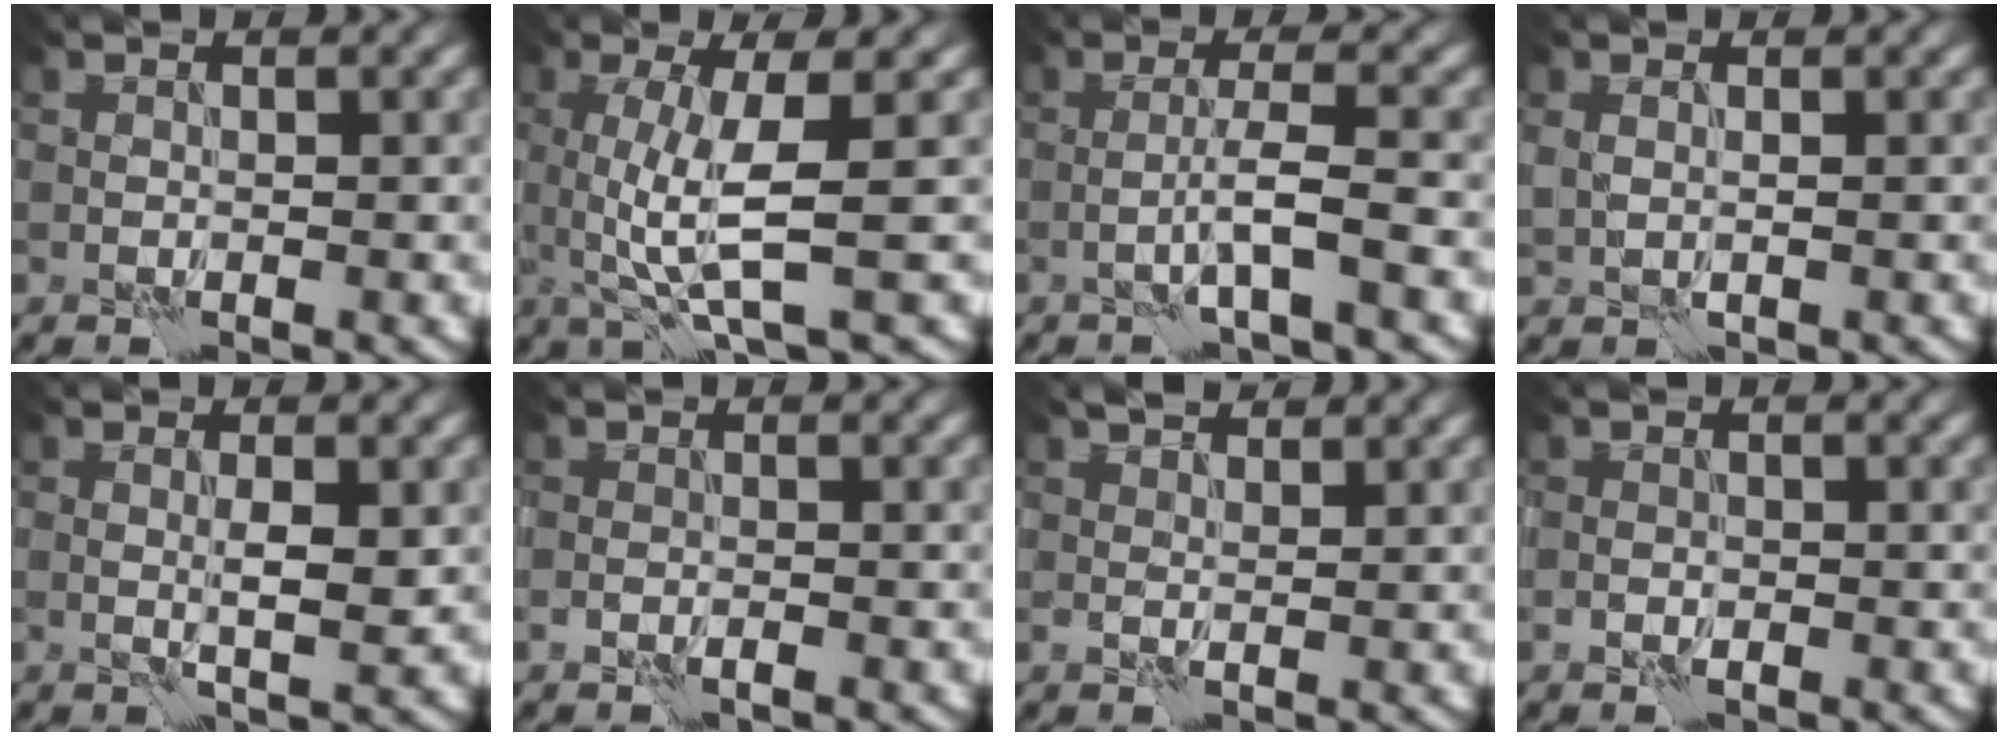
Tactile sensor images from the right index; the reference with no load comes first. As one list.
[{"total": 5.7, "force": [0.2, 1.2, 5.5], "torque": [-0.105, -0.003, 0.003]}, {"total": 3.1, "force": [-1.2, 0.0, 2.8], "torque": [-0.053, 0.012, -0.030]}, {"total": 0.9, "force": [0.4, 0.4, 0.7], "torque": [-0.017, -0.002, 0.010]}, {"total": 2.0, "force": [0.3, 0.3, 2.0], "torque": [-0.033, 0.000, 0.006]}, {"total": 0.9, "force": [-0.6, 0.2, 0.6], "torque": [-0.012, 0.001, -0.012]}, {"total": 1.9, "force": [1.4, 0.8, 1.1], "torque": [-0.023, 0.003, 0.021]}, {"total": 1.1, "force": [-0.6, 0.7, 0.7], "torque": [-0.012, 0.001, -0.014]}]